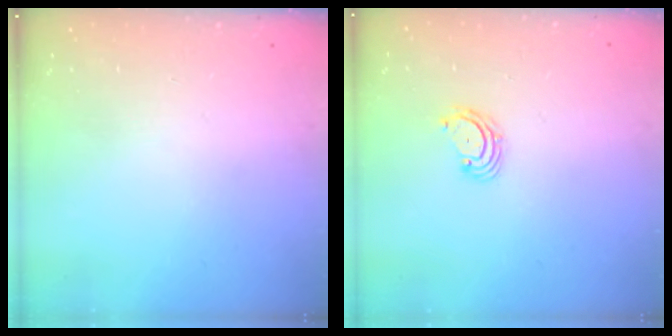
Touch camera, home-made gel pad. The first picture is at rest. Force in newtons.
{"total": 3.3, "press": 3.3, "slide": 0.4}